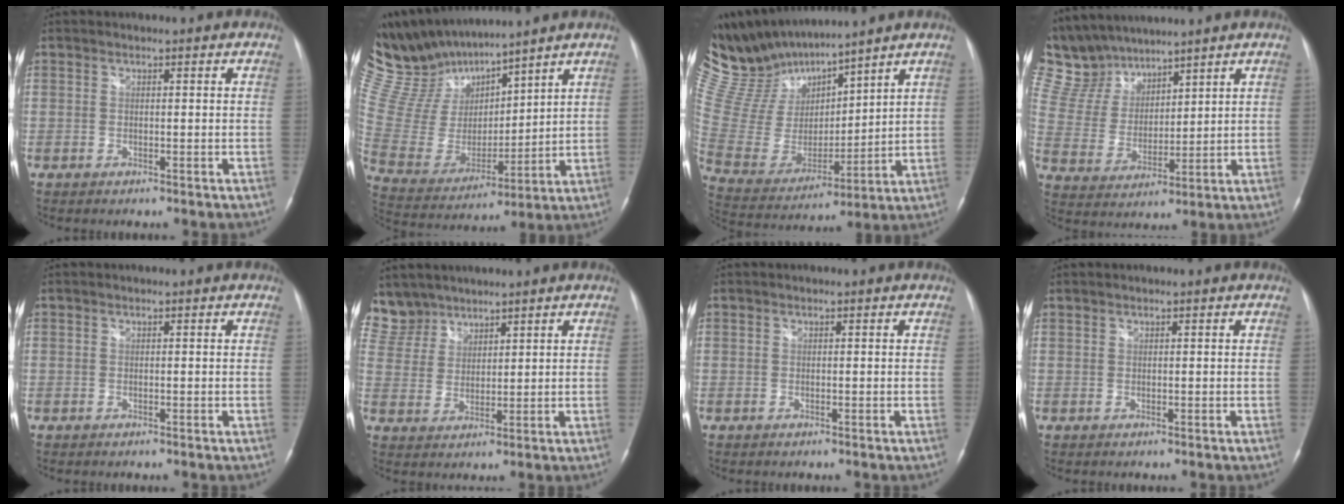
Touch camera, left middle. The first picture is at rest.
{"total": 16.6, "force": [14.9, 4.3, 5.8], "torque": [-0.129, 0.011, 0.300]}
{"total": 16.5, "force": [15.0, 3.7, 5.8], "torque": [-0.132, 0.009, 0.304]}
{"total": 11.9, "force": [10.7, 4.4, 2.6], "torque": [-0.071, 0.023, 0.223]}
{"total": 0.0}
{"total": 7.8, "force": [6.6, 4.1, 0.0], "torque": [-0.004, 0.011, 0.143]}
{"total": 0.0}
{"total": 0.0}